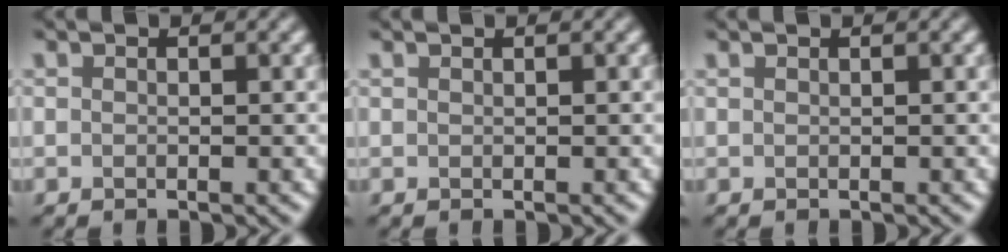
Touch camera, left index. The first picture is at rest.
{"total": 0.0}
{"total": 0.0}